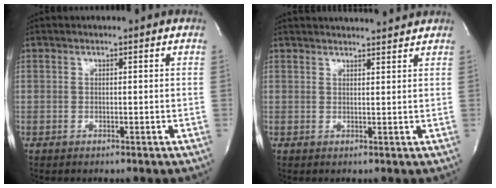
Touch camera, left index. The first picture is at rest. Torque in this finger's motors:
{"motor_torque": [-0.58, -0.50, 0.01, 0.01]}